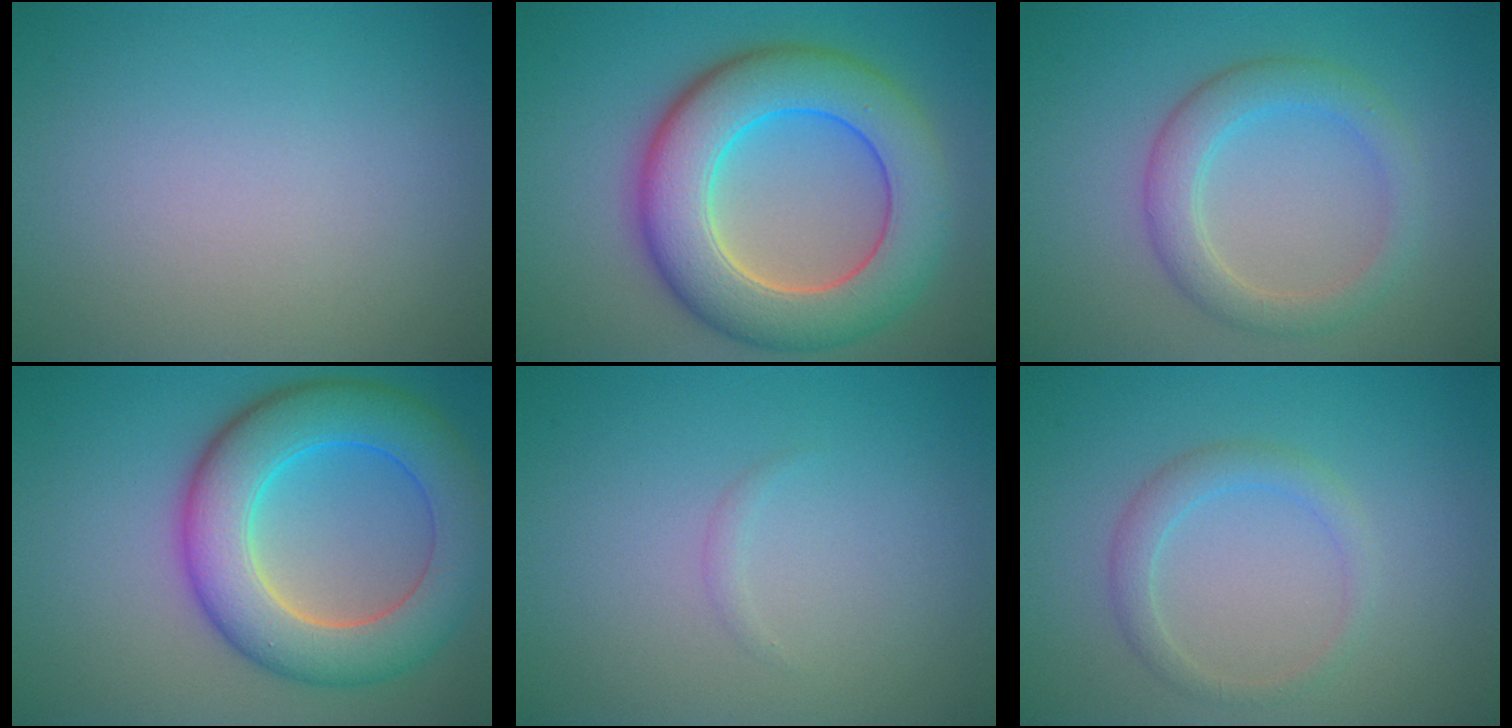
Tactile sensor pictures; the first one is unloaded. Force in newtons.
{"total": 10.2, "press": 10.2, "slide": 0.4}
{"total": 3.6, "press": 3.6, "slide": 0.2}
{"total": 9.2, "press": 9.2, "slide": 0.2}
{"total": 0.5, "press": 0.5, "slide": 0.0}
{"total": 2.0, "press": 2.0, "slide": 0.1}